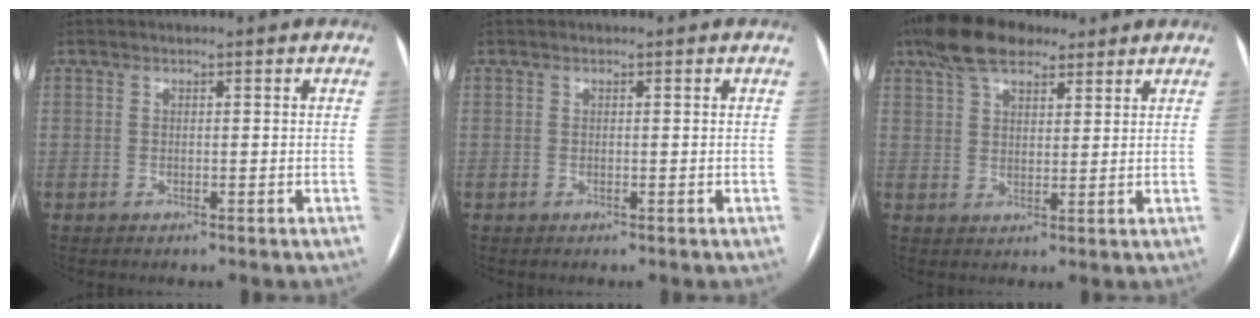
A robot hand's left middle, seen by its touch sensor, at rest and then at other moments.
{"total": 0.0}
{"total": 9.6, "force": [6.9, 4.0, 5.3], "torque": [-0.103, 0.031, 0.122]}